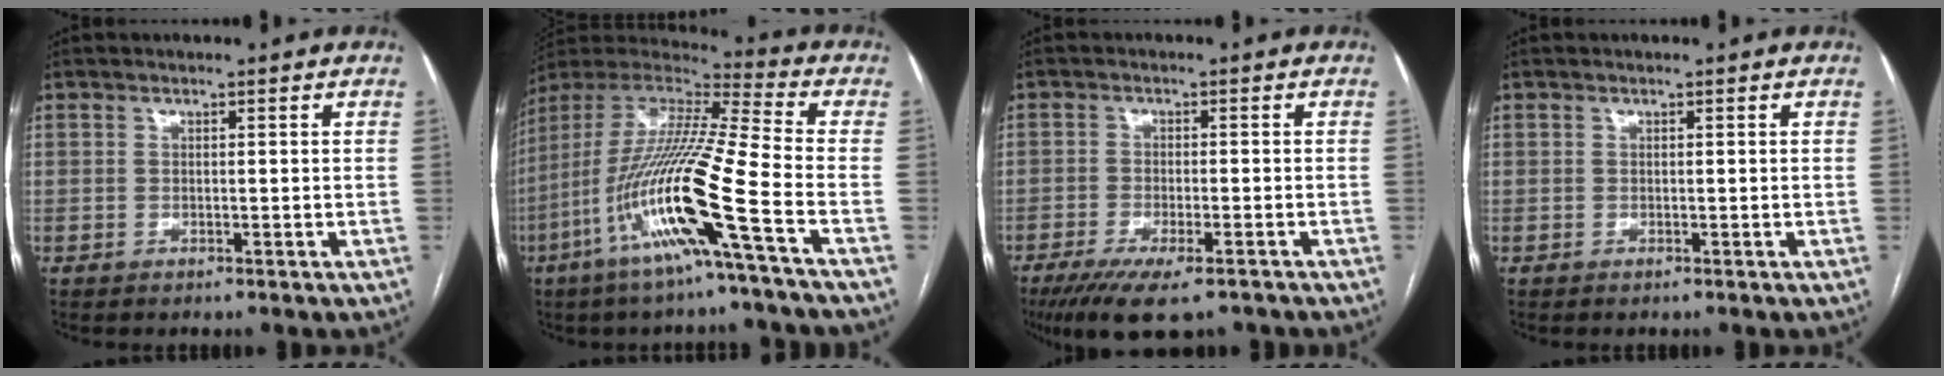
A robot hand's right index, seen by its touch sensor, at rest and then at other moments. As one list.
[{"total": 19.5, "force": [-7.5, -0.8, 18.0], "torque": [-0.373, -0.023, -0.155]}, {"total": 11.0, "force": [-8.1, 2.7, 7.0], "torque": [-0.103, -0.017, -0.124]}, {"total": 0.0}]